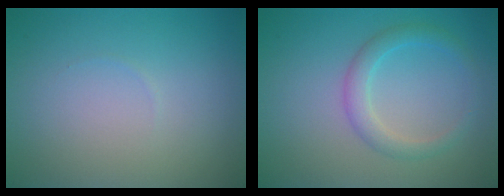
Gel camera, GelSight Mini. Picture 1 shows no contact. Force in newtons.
{"total": 2.4, "press": 2.4, "slide": 0.0}